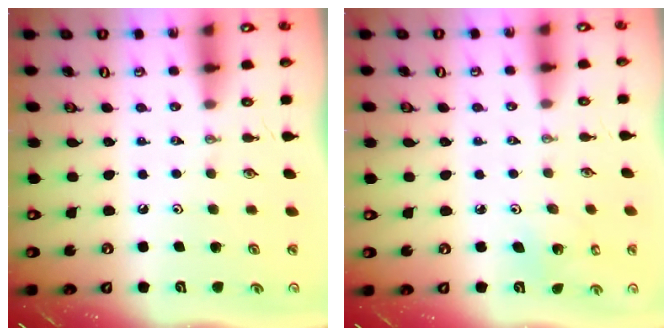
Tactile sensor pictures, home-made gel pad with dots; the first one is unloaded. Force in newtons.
{"total": 2.9, "press": 2.9, "slide": 0.2}